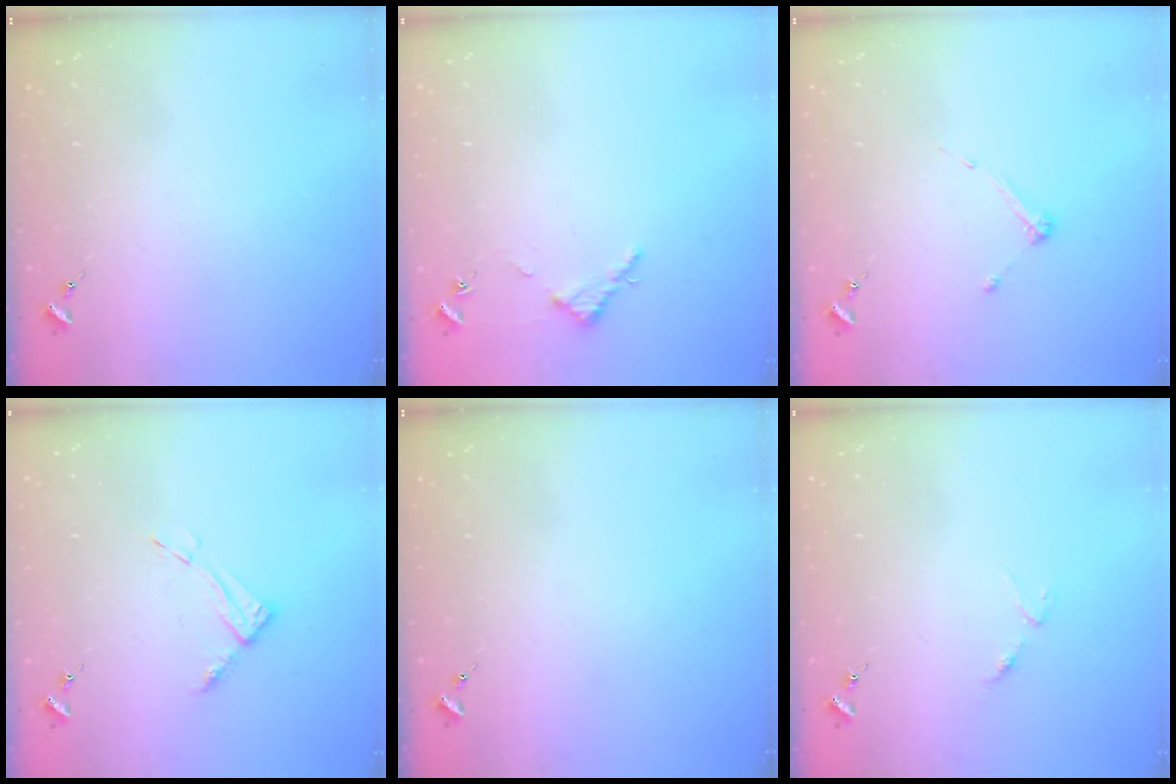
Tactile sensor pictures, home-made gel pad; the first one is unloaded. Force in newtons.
{"total": 2.8, "press": 2.8, "slide": 0.3}
{"total": 3.2, "press": 3.2, "slide": 0.4}
{"total": 7.7, "press": 7.7, "slide": 0.6}
{"total": 0.0}
{"total": 3.1, "press": 3.0, "slide": 0.4}